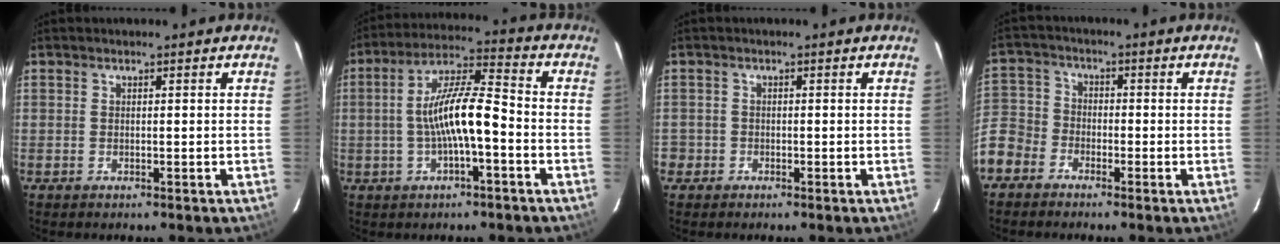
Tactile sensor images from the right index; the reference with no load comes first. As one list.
[{"total": 10.8, "force": [-2.5, 2.2, 10.3], "torque": [-0.195, 0.017, -0.043]}, {"total": 2.2, "force": [-1.0, 2.0, -0.1], "torque": [0.000, 0.011, -0.015]}, {"total": 9.6, "force": [-5.2, 7.6, 2.7], "torque": [-0.077, 0.023, -0.113]}]